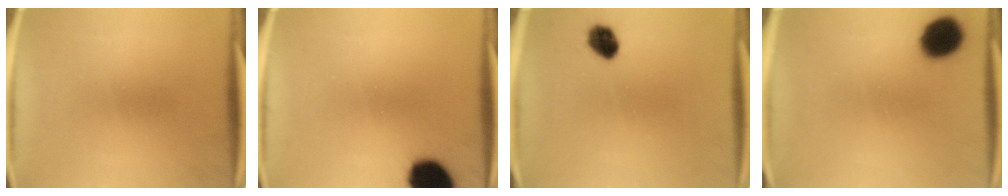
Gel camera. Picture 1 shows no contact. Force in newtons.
{"total": 13.1}
{"total": 5.5}
{"total": 11.0}